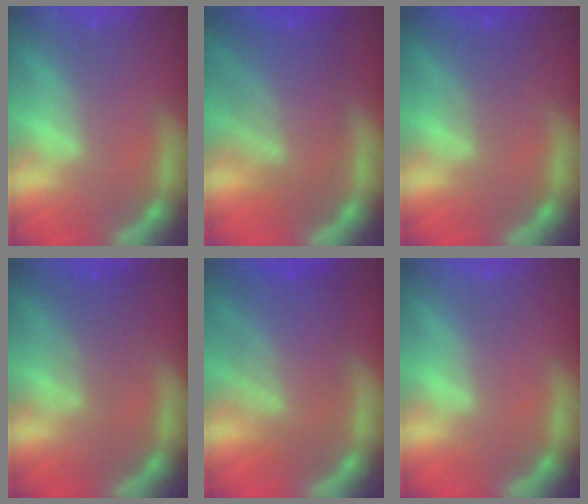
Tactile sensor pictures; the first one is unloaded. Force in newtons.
{"total": 8.1}
{"total": 2.4}
{"total": 2.9}
{"total": 7.5}
{"total": 0.0}